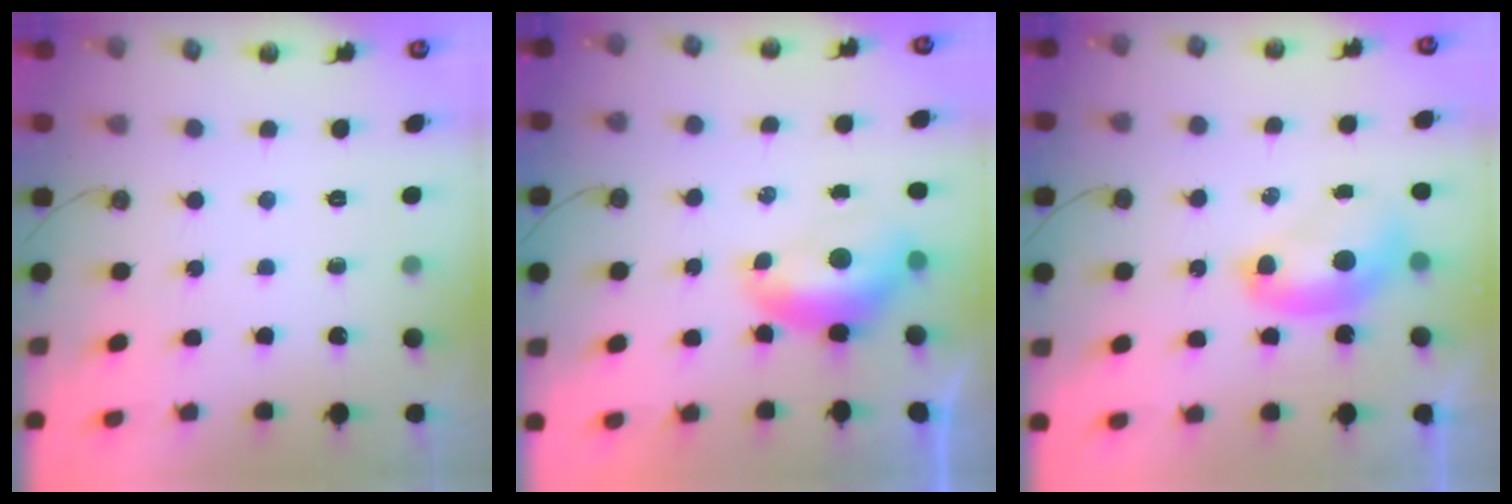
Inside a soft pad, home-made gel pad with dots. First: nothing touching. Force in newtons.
{"total": 1.8, "press": 1.7, "slide": 0.6}
{"total": 2.9, "press": 2.9, "slide": 0.1}